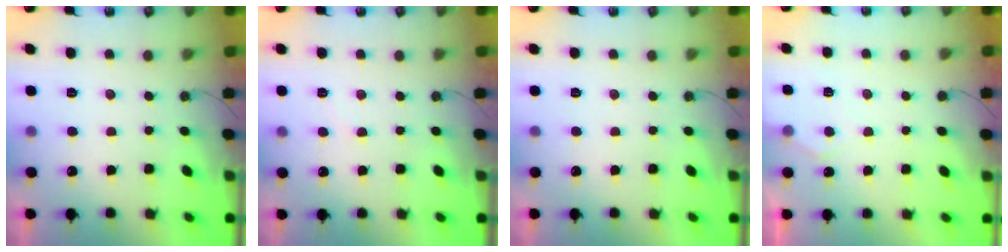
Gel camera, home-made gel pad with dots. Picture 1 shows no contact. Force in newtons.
{"total": 3.5, "press": 3.4, "slide": 0.6}
{"total": 0.0}
{"total": 5.0, "press": 4.9, "slide": 0.5}